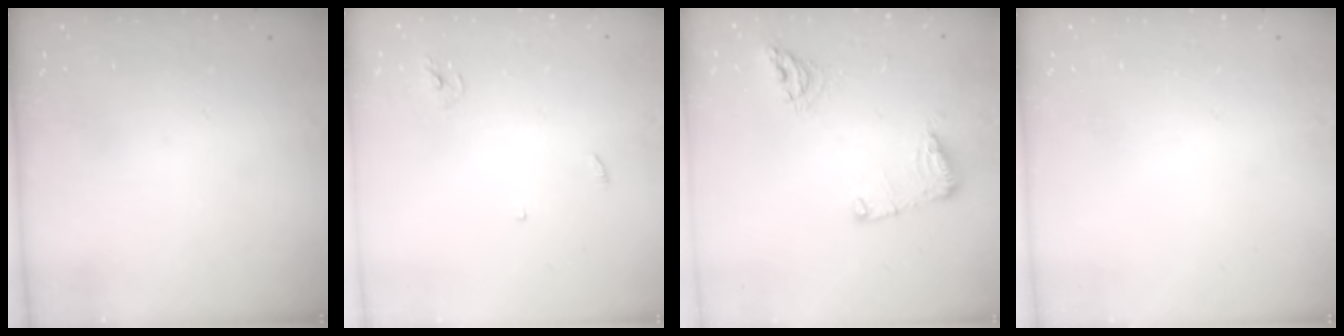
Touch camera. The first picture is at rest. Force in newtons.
{"total": 2.9, "press": 2.9, "slide": 0.2}
{"total": 10.2, "press": 10.1, "slide": 1.2}
{"total": 0.0}